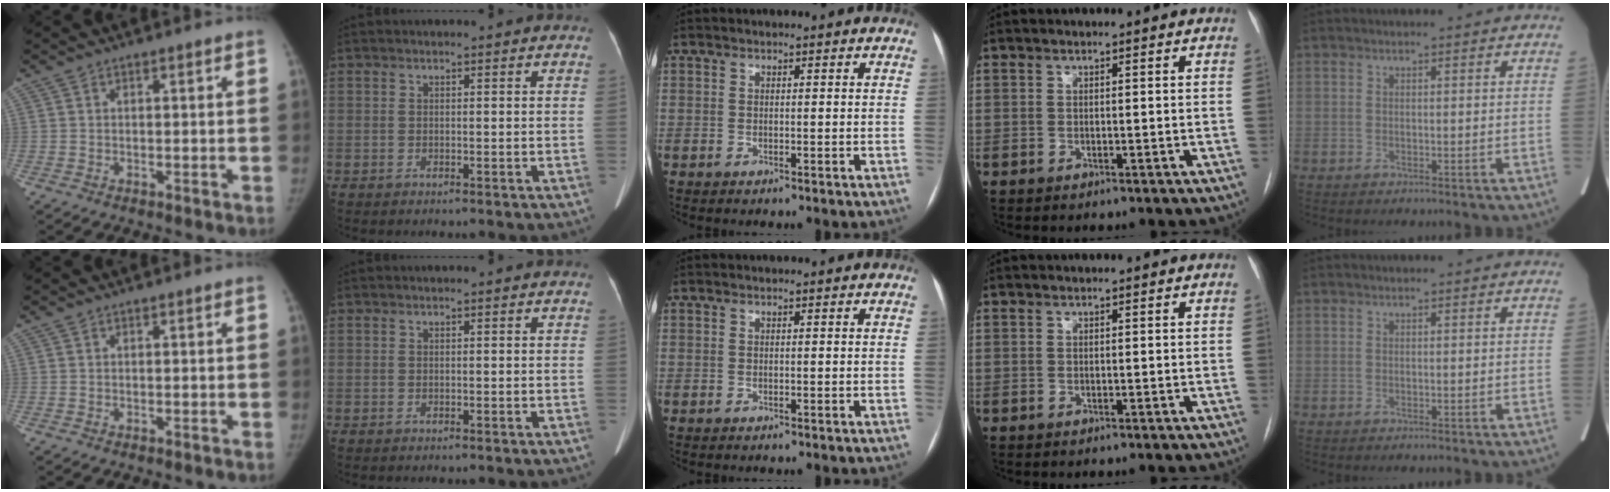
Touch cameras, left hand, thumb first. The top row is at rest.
{}